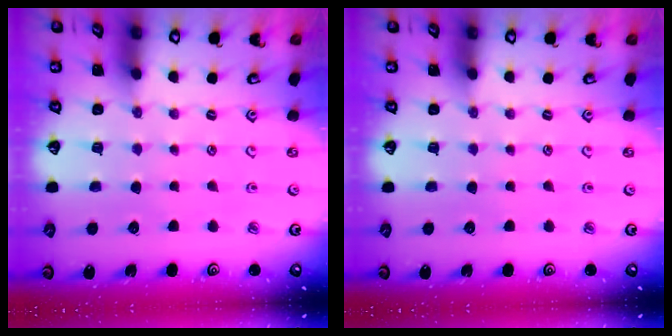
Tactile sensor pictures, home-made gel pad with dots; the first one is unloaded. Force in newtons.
{"total": 0.0}